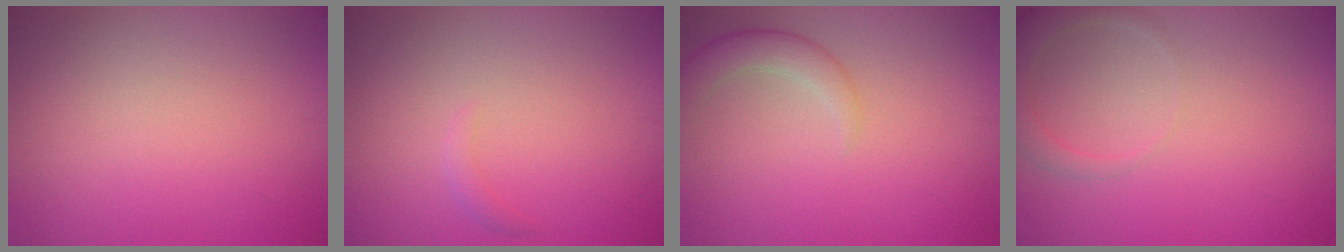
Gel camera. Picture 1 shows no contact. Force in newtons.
{"total": 0.8, "press": 0.8, "slide": 0.1}
{"total": 2.4, "press": 2.4, "slide": 0.2}
{"total": 2.6, "press": 2.6, "slide": 0.2}